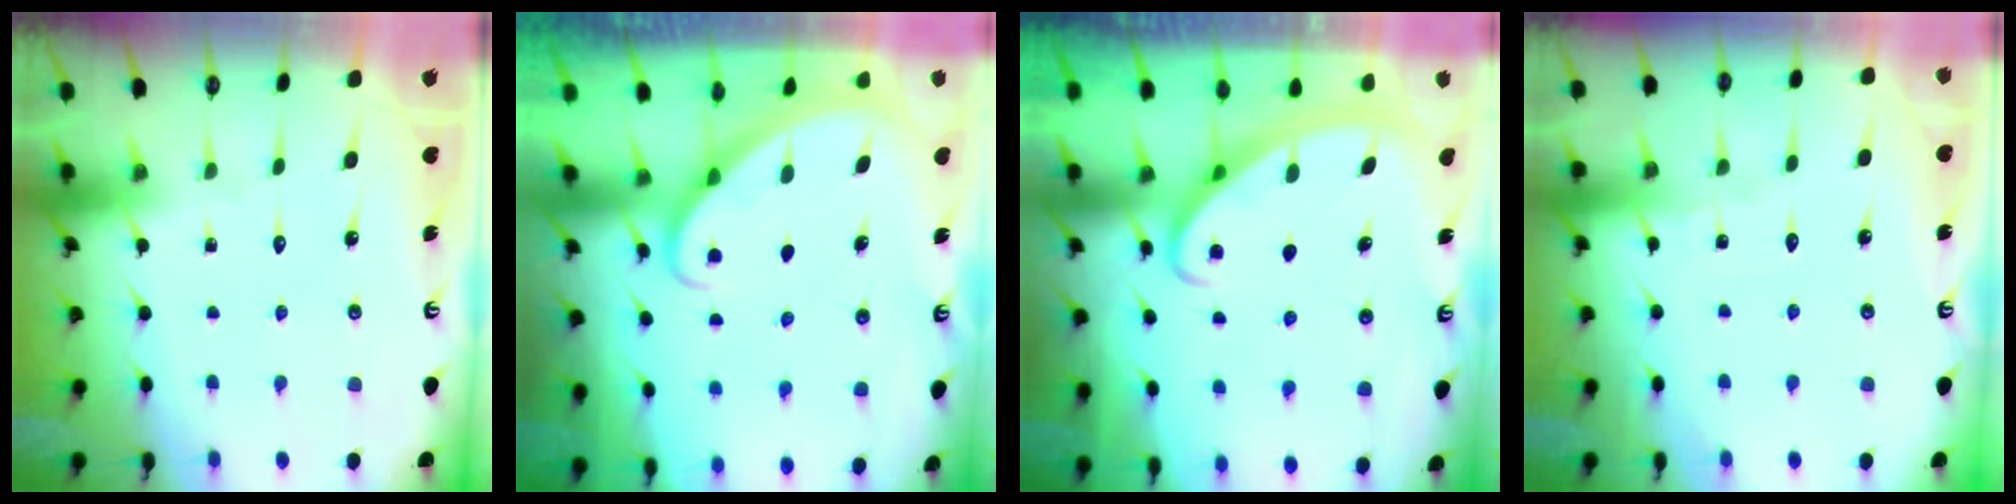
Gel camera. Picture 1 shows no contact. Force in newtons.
{"total": 2.3, "press": 2.3, "slide": 0.1}
{"total": 2.6, "press": 2.5, "slide": 0.4}
{"total": 2.7, "press": 2.7, "slide": 0.3}